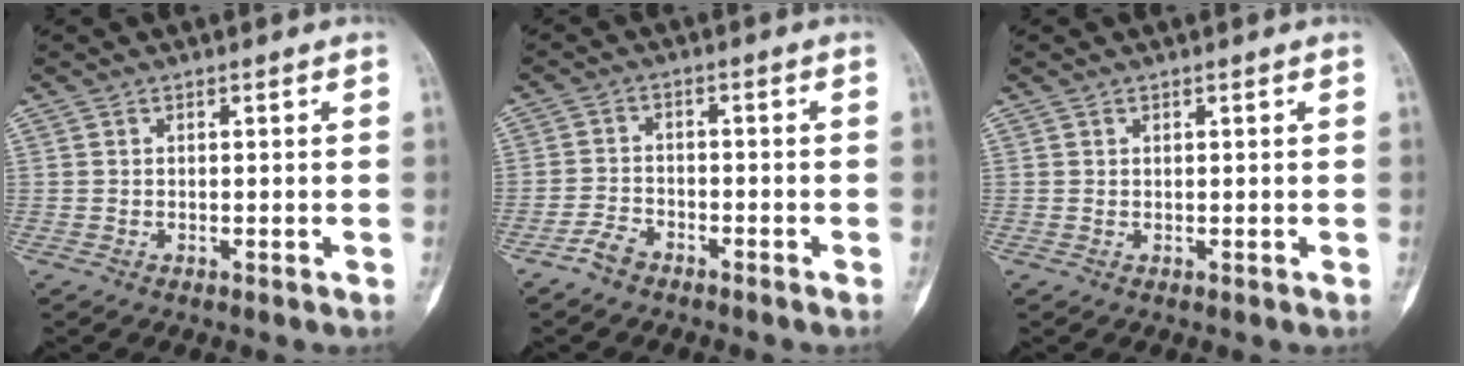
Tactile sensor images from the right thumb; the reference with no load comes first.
{"total": 3.5, "force": [-2.7, 1.7, 1.3], "torque": [-0.025, 0.017, -0.054]}
{"total": 0.0}